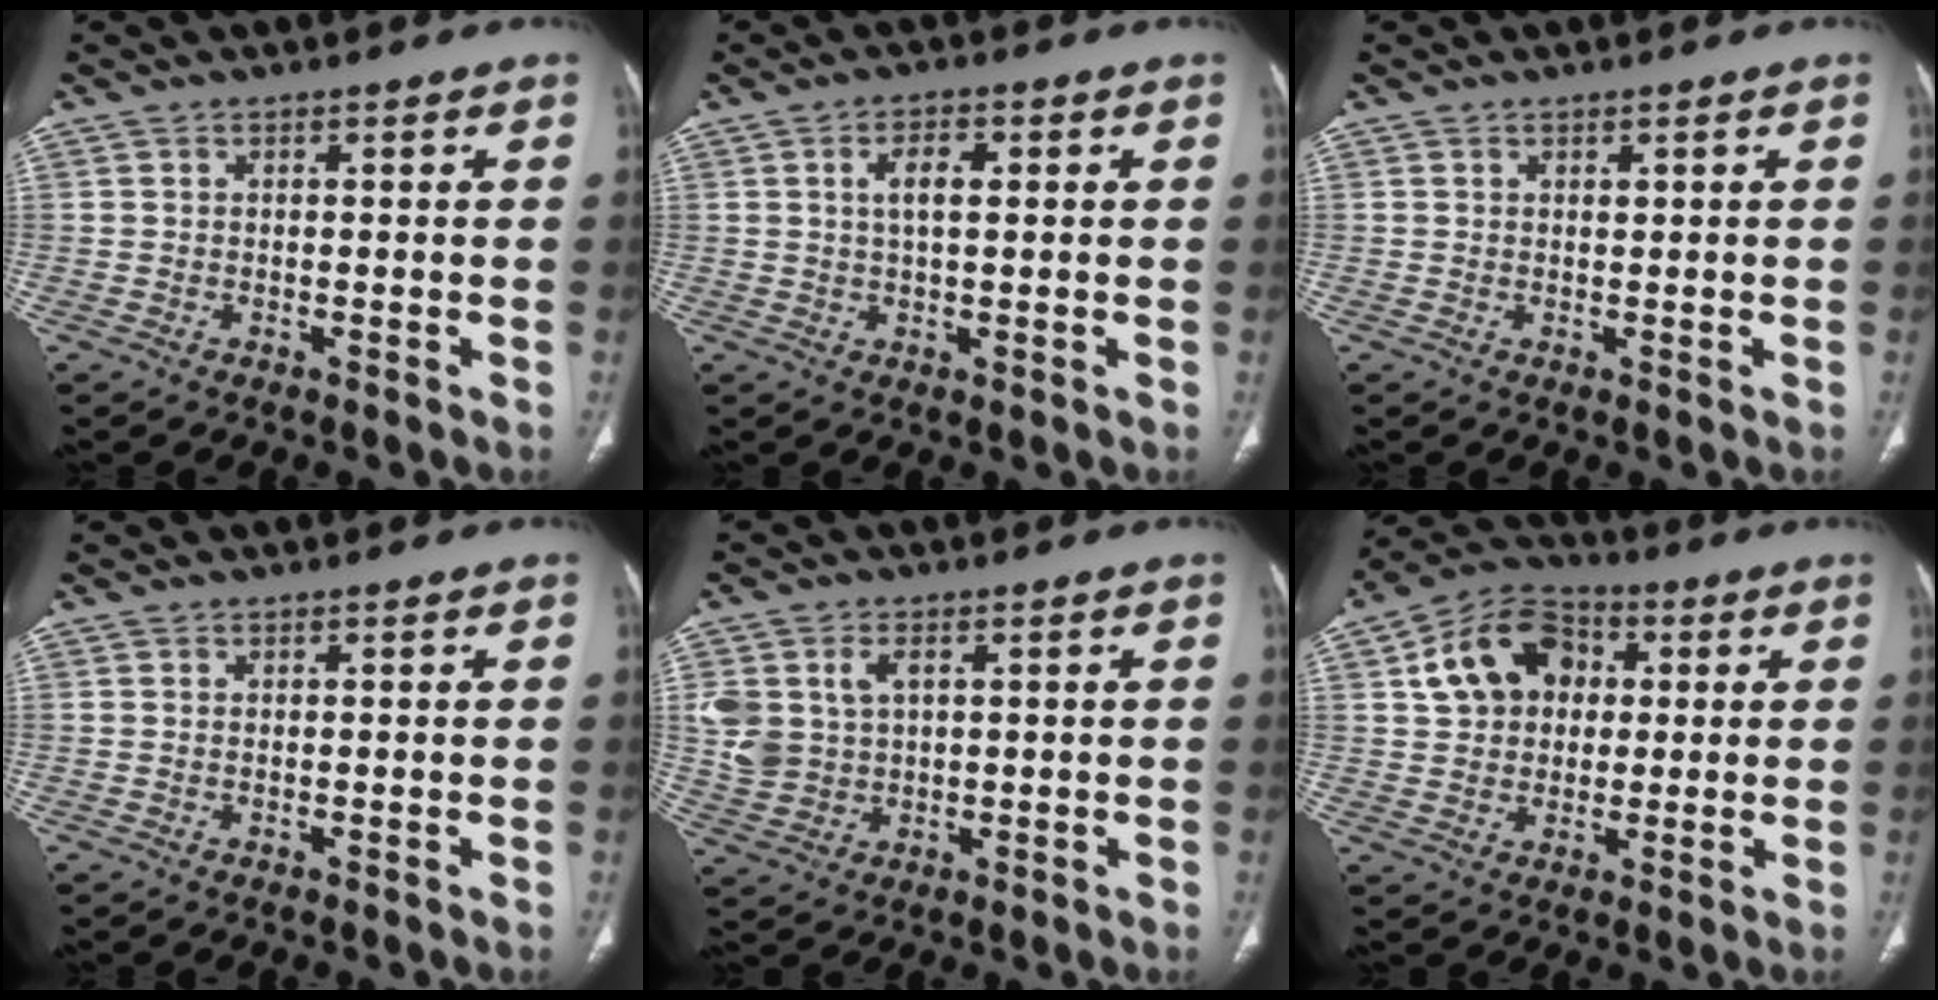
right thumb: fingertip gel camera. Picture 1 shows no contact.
{"total": 4.6, "force": [1.1, 2.1, 3.9], "torque": [-0.069, 0.006, 0.019]}
{"total": 0.6, "force": [0.3, 0.4, 0.3], "torque": [-0.001, -0.002, 0.005]}
{"total": 0.0}
{"total": 8.3, "force": [2.1, 5.9, 5.4], "torque": [-0.106, 0.001, 0.051]}
{"total": 13.4, "force": [3.0, 10.5, 7.8], "torque": [-0.108, 0.012, 0.043]}